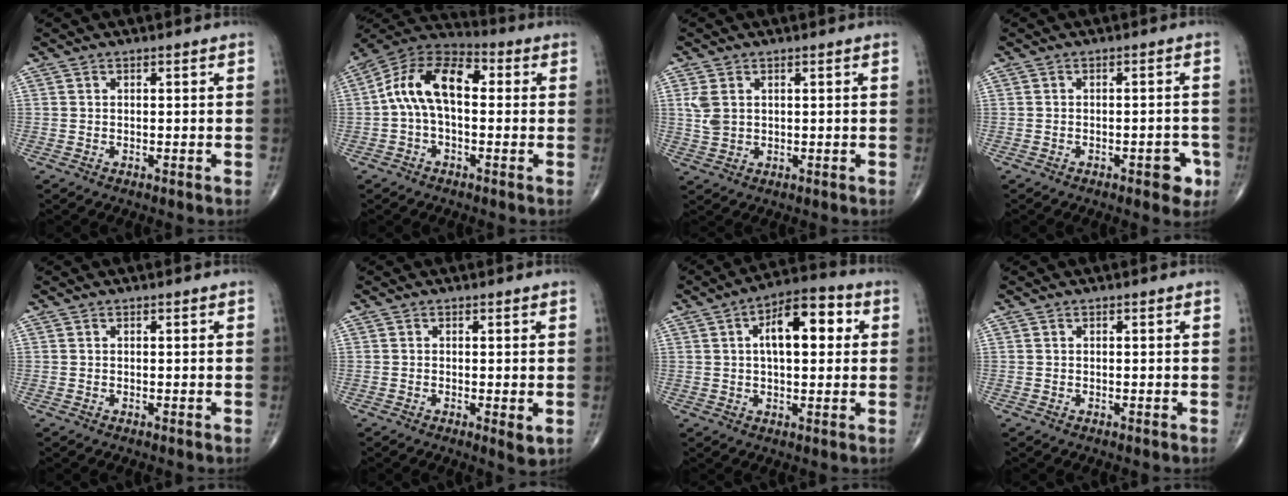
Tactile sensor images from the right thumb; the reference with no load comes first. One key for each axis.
{"total": 13.0, "fx": 0.8, "fy": 7.3, "fz": 10.7, "tx": -0.181, "ty": 0.041, "tz": -0.001}
{"total": 3.8, "fx": 1.0, "fy": 2.7, "fz": 2.6, "tx": -0.057, "ty": -0.002, "tz": 0.027}
{"total": 4.3, "fx": -1.9, "fy": 1.9, "fz": 3.3, "tx": -0.025, "ty": 0.011, "tz": -0.021}
{"total": 0.0}
{"total": 2.3, "fx": -0.3, "fy": 0.6, "fz": 2.2, "tx": -0.037, "ty": -0.010, "tz": -0.008}
{"total": 12.3, "fx": 2.8, "fy": 5.8, "fz": 10.5, "tx": -0.143, "ty": 0.019, "tz": 0.037}
{"total": 0.0}